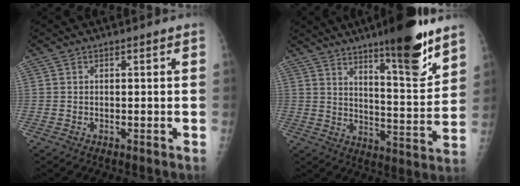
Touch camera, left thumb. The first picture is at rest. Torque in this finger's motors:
{"motor_torque": [3.26, 0.93, 1.11, -1.19, 0.35]}